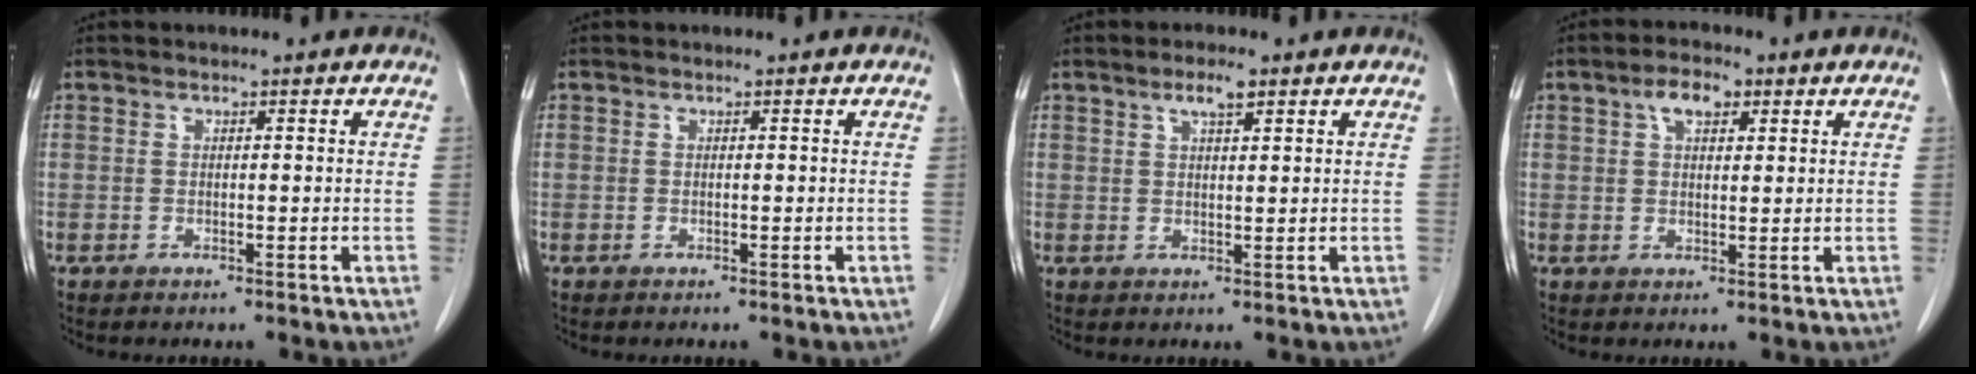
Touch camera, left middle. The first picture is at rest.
{"total": 0.0}
{"total": 3.1, "force": [1.9, 0.6, 2.3], "torque": [-0.046, 0.004, 0.034]}
{"total": 4.2, "force": [2.0, 2.1, 3.0], "torque": [-0.058, 0.013, 0.036]}